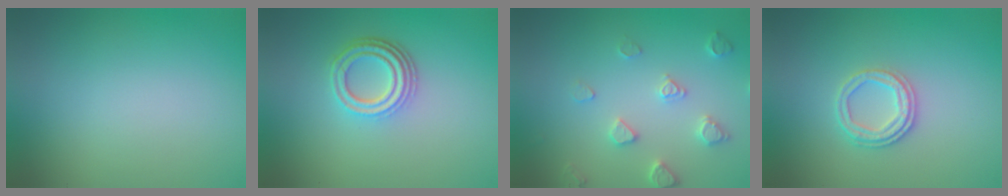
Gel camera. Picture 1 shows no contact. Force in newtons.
{"total": 3.9, "press": 3.0, "slide": 2.6}
{"total": 2.9, "press": 2.8, "slide": 0.7}
{"total": 2.5, "press": 2.4, "slide": 0.8}